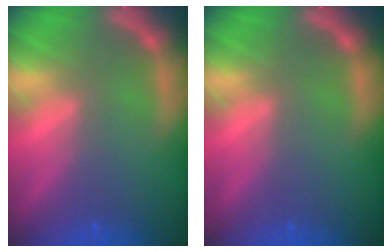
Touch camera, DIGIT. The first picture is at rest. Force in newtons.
{"total": 0.0}